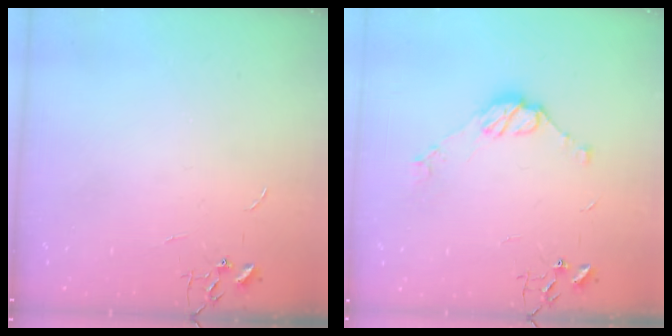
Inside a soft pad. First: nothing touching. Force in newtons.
{"total": 9.0, "press": 9.0, "slide": 0.7}